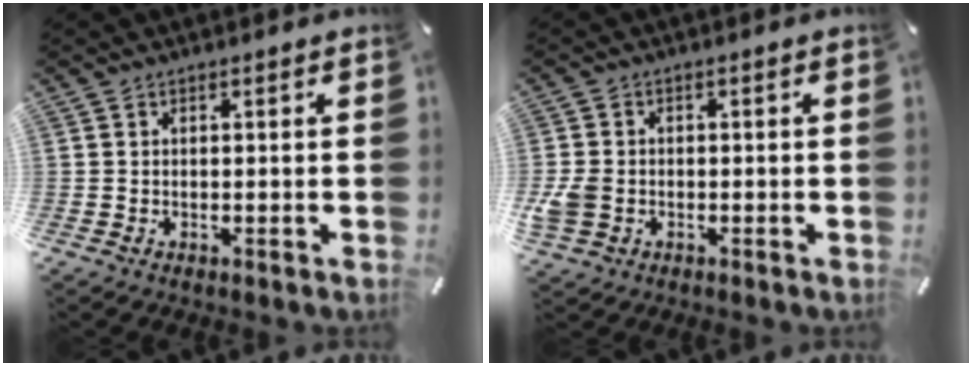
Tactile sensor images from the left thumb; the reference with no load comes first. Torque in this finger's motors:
{"motor_torque": [1.33, 1.43, 0.94, 0.14, 0.27]}